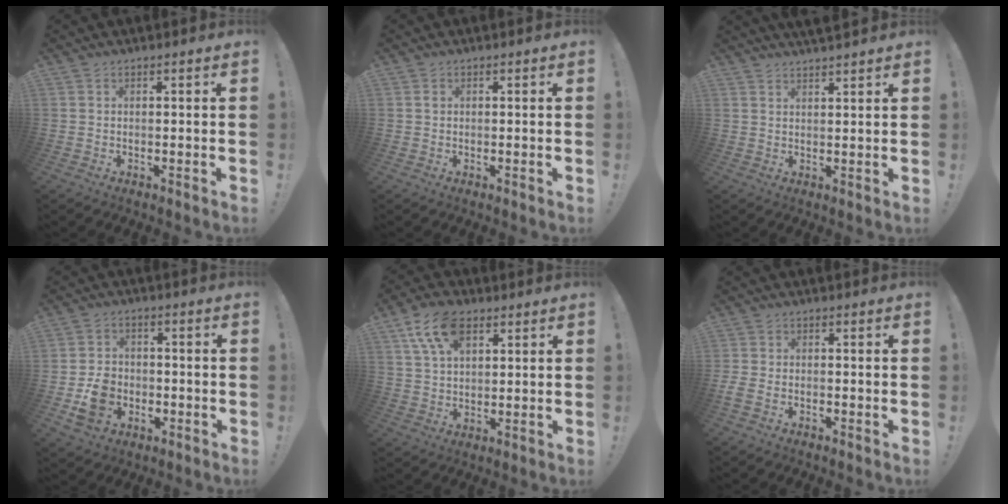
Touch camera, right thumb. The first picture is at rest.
{"total": 0.7, "force": [0.2, 0.6, 0.2], "torque": [0.000, 0.001, 0.002]}
{"total": 3.1, "force": [3.0, 0.1, 0.8], "torque": [-0.014, -0.017, 0.054]}
{"total": 10.7, "force": [-3.2, 8.7, 5.4], "torque": [-0.077, 0.017, -0.051]}
{"total": 11.8, "force": [5.9, 6.7, 7.6], "torque": [-0.141, -0.009, 0.109]}
{"total": 2.7, "force": [-1.3, 1.4, 1.8], "torque": [-0.042, -0.006, -0.025]}